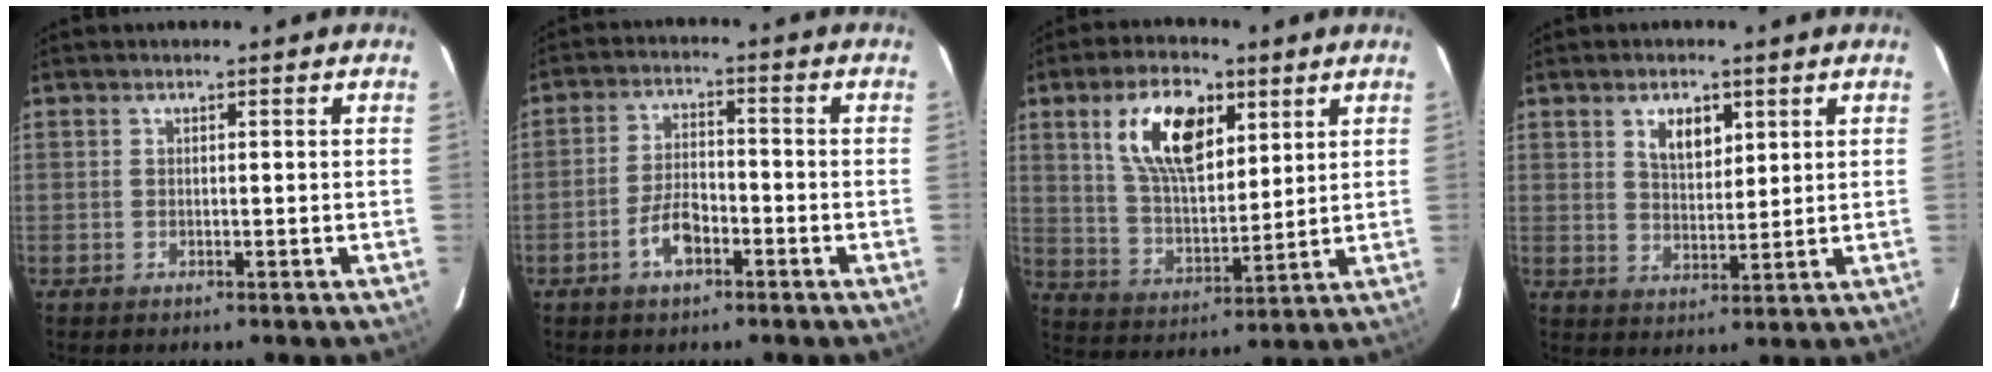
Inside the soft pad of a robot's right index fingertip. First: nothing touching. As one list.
[{"total": 6.0, "force": [-3.2, 2.8, 4.3], "torque": [-0.091, 0.007, -0.054]}, {"total": 14.3, "force": [6.4, 7.1, 10.6], "torque": [-0.184, 0.013, 0.123]}, {"total": 5.7, "force": [2.8, 3.1, 3.9], "torque": [-0.064, 0.006, 0.052]}]